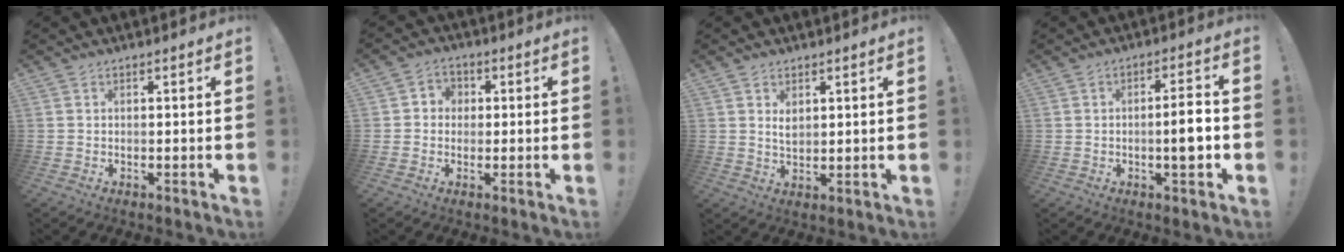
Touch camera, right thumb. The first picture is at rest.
{"total": 3.9, "force": [-0.3, 3.6, 1.3], "torque": [-0.016, 0.005, -0.006]}
{"total": 3.4, "force": [1.6, 2.4, 1.9], "torque": [-0.026, -0.005, 0.029]}
{"total": 6.4, "force": [-1.3, 1.9, 6.0], "torque": [-0.083, 0.004, -0.024]}